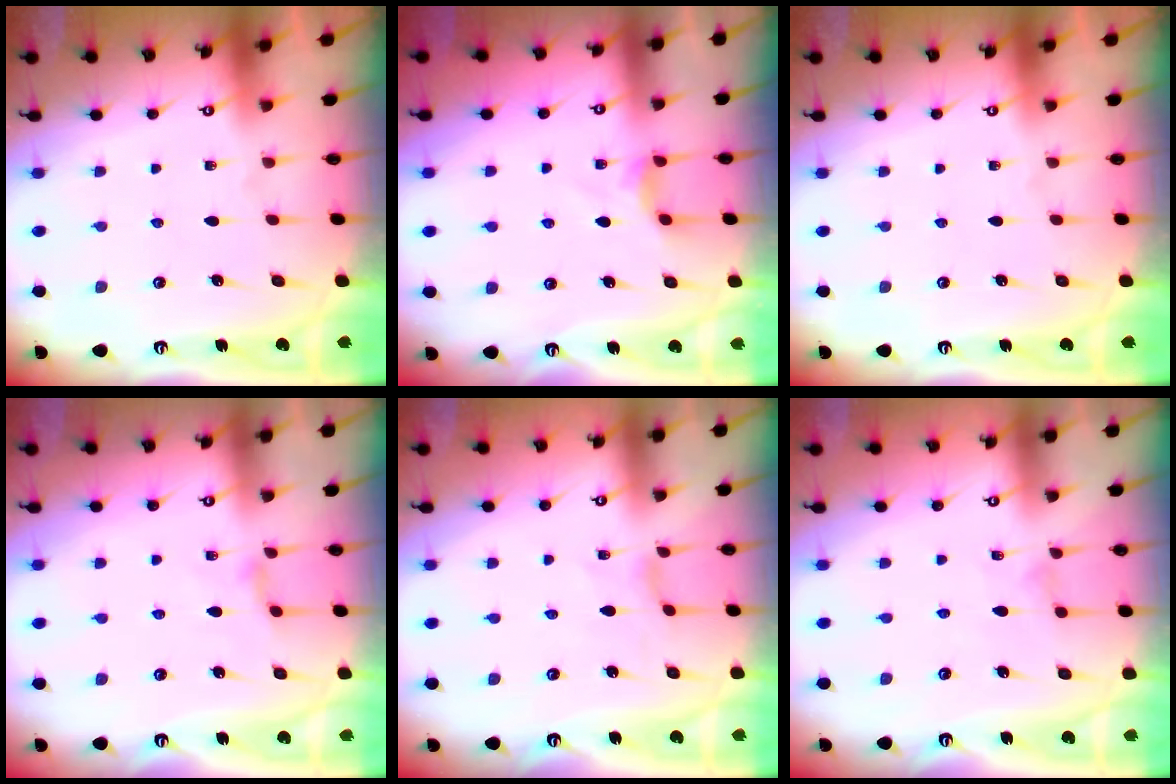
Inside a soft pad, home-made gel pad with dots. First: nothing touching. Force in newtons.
{"total": 2.8, "press": 2.8, "slide": 0.5}
{"total": 0.0}
{"total": 2.7, "press": 2.6, "slide": 0.5}
{"total": 1.4, "press": 1.4, "slide": 0.3}
{"total": 0.0}